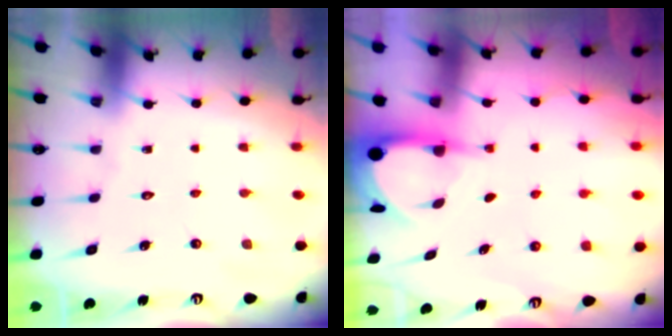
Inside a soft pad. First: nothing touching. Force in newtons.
{"total": 3.9, "press": 3.9, "slide": 0.3}